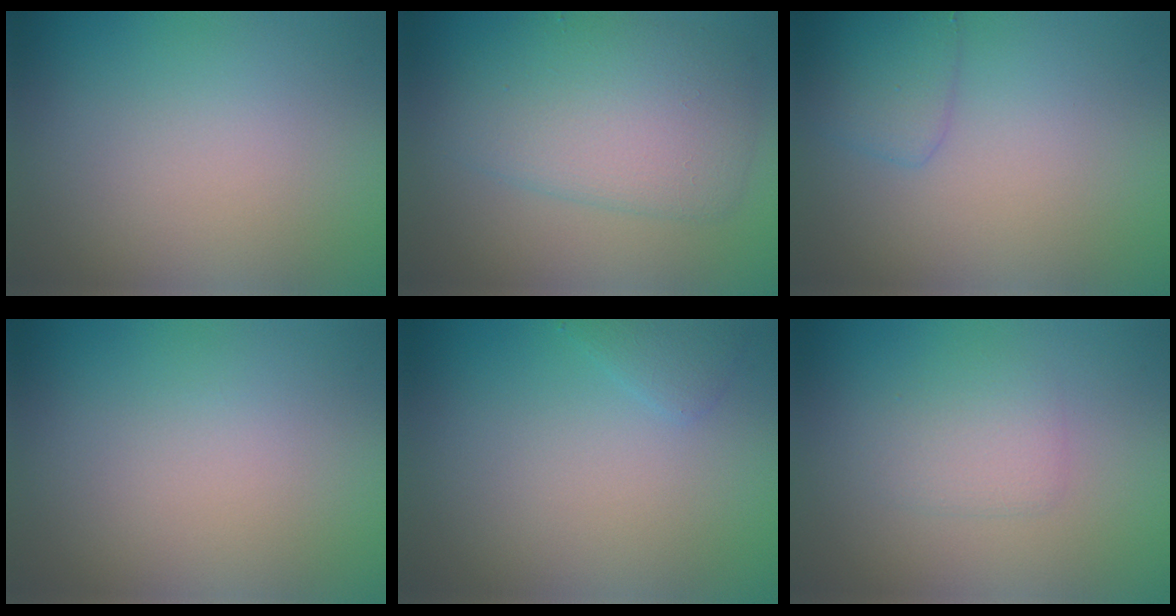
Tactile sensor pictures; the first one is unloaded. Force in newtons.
{"total": 6.0, "press": 6.0, "slide": 0.1}
{"total": 2.2, "press": 2.2, "slide": 0.1}
{"total": 0.0}
{"total": 1.1, "press": 1.1, "slide": 0.1}
{"total": 2.0, "press": 2.0, "slide": 0.2}